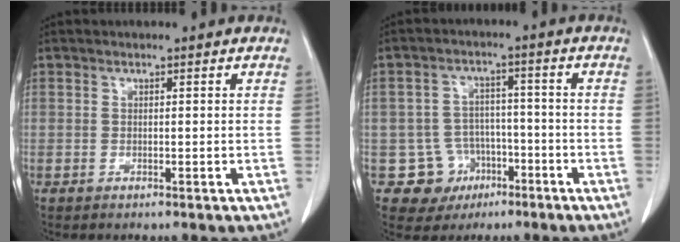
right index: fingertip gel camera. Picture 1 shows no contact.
{"total": 7.3, "force": [-3.1, 6.6, 0.4], "torque": [-0.001, 0.014, -0.040]}